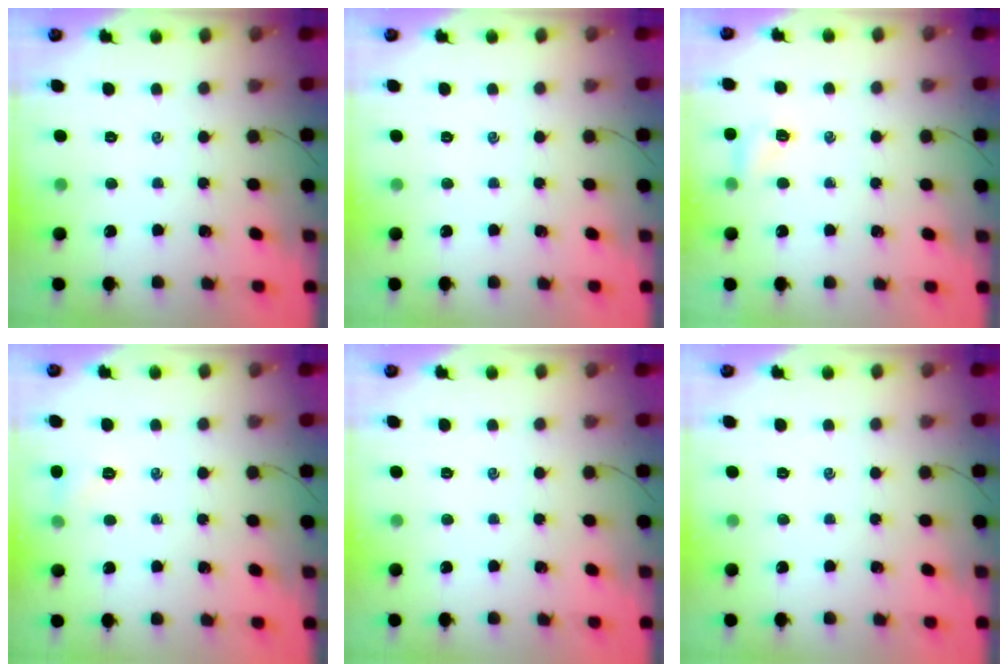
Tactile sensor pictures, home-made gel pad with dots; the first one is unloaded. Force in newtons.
{"total": 0.0}
{"total": 4.4, "press": 4.2, "slide": 1.2}
{"total": 5.0, "press": 4.7, "slide": 1.5}
{"total": 0.0}
{"total": 0.0}